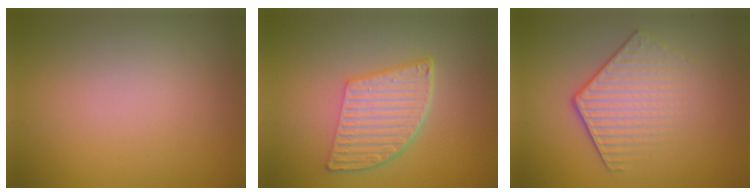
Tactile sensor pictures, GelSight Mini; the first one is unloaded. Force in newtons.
{"total": 5.9, "press": 4.3, "slide": 4.0}
{"total": 4.2, "press": 3.0, "slide": 2.9}